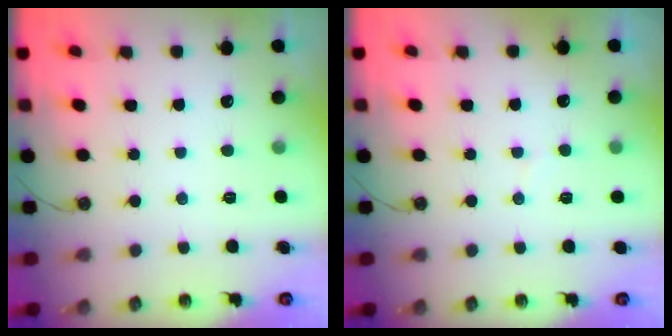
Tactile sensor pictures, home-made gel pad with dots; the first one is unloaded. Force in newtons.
{"total": 5.0, "press": 5.0, "slide": 0.3}